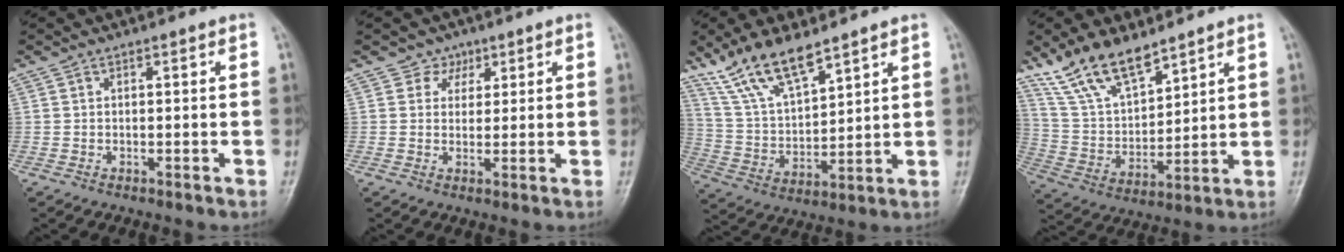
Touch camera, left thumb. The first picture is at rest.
{"total": 3.0, "force": [1.7, 2.5, 0.1], "torque": [0.021, -0.006, 0.020]}
{"total": 12.6, "force": [9.3, 4.1, 7.4], "torque": [-0.129, -0.041, 0.194]}
{"total": 13.2, "force": [10.0, 5.1, 6.9], "torque": [-0.110, -0.048, 0.206]}